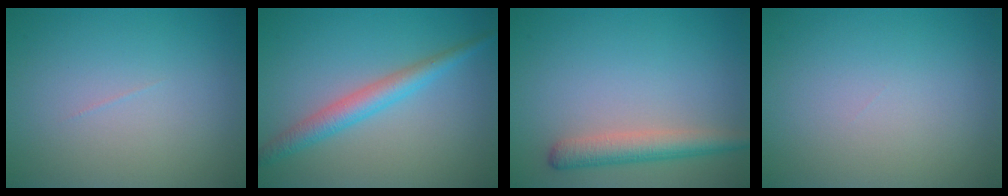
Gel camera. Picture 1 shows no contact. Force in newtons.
{"total": 3.2, "press": 3.2, "slide": 0.2}
{"total": 3.3, "press": 3.3, "slide": 0.1}
{"total": 0.0}